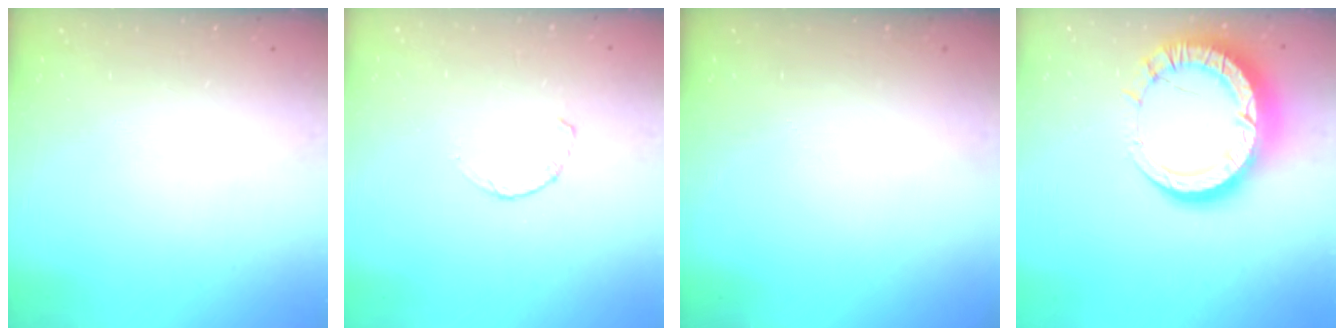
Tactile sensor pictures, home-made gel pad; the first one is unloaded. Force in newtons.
{"total": 1.7, "press": 1.7, "slide": 0.3}
{"total": 0.0}
{"total": 16.0, "press": 16.0, "slide": 1.4}